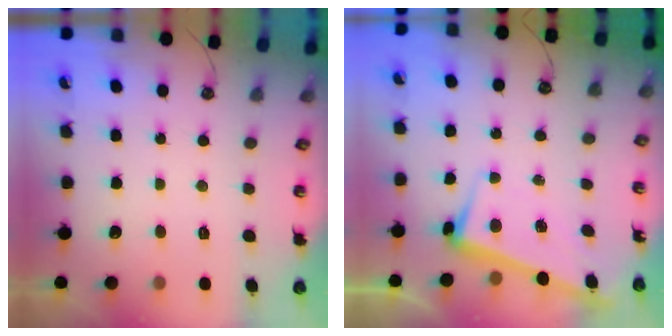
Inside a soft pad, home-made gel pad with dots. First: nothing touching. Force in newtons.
{"total": 2.6, "press": 2.5, "slide": 0.7}